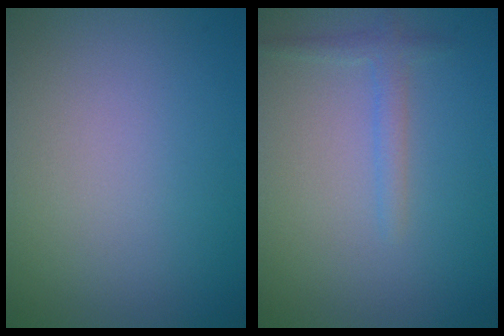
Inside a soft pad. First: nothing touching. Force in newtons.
{"total": 1.5, "press": 1.5, "slide": 0.2}